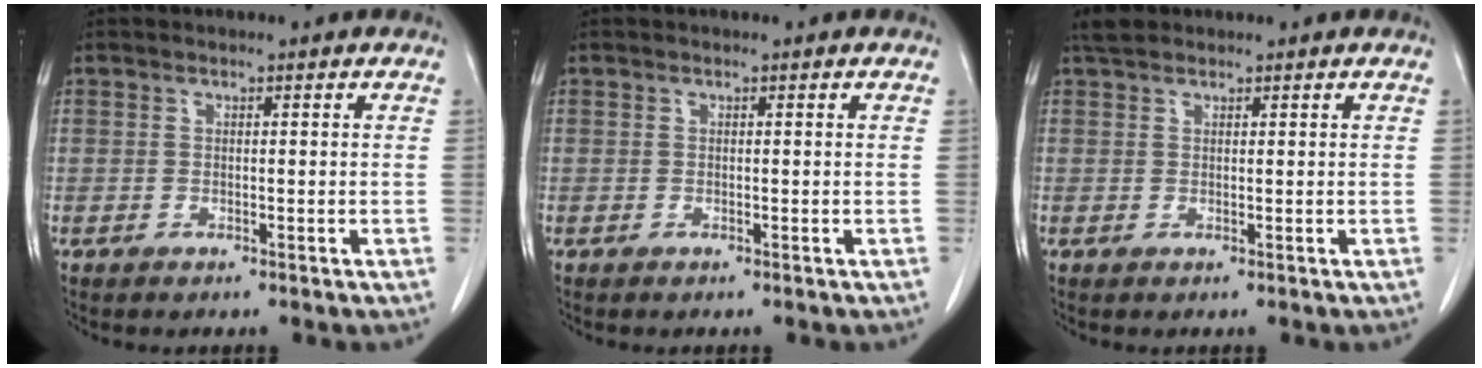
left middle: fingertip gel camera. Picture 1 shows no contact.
{"total": 0.0}
{"total": 1.9, "force": [1.6, 0.9, 0.5], "torque": [-0.011, 0.013, 0.027]}